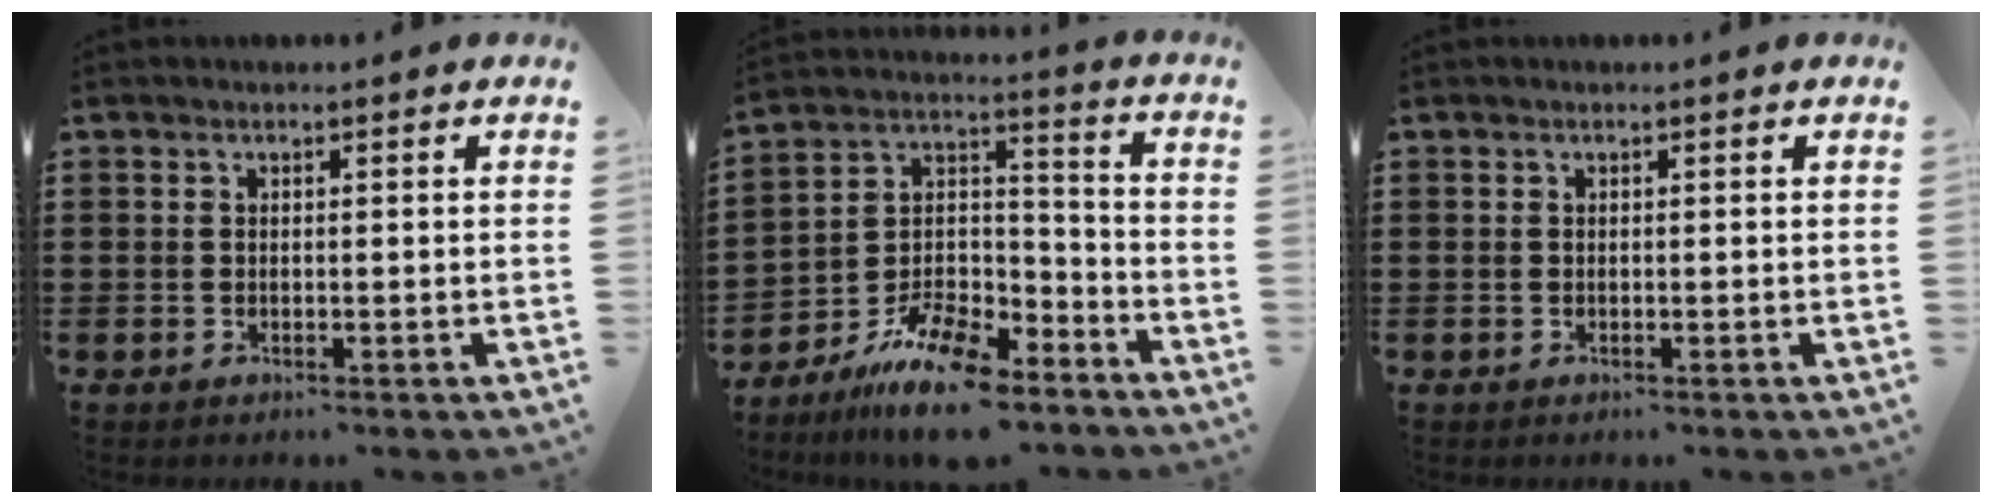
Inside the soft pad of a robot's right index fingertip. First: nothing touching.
{"total": 11.8, "force": [-9.4, 4.2, 5.7], "torque": [-0.109, 0.037, -0.180]}
{"total": 0.0}